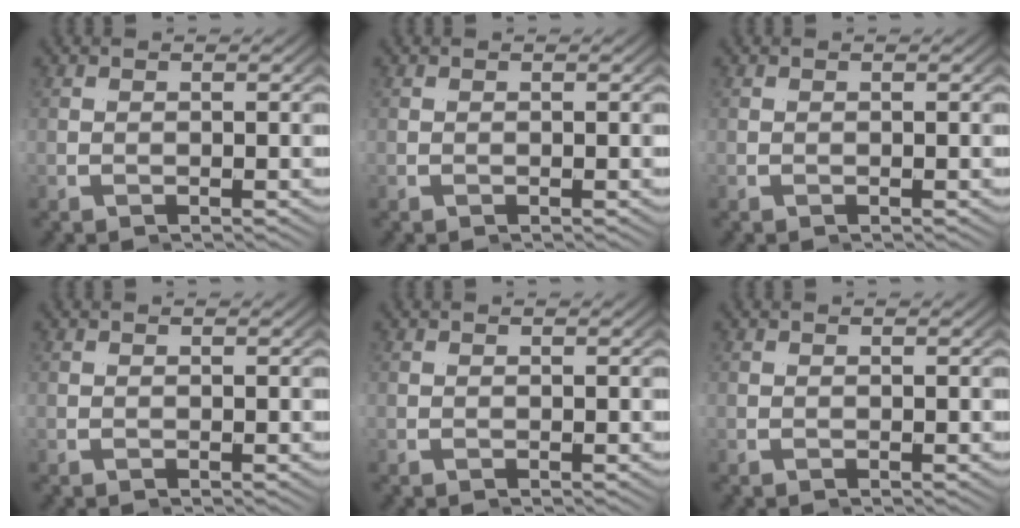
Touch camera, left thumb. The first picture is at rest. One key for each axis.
{"total": 0.0}
{"total": 0.0}
{"total": 0.0}
{"total": 0.0}
{"total": 0.0}